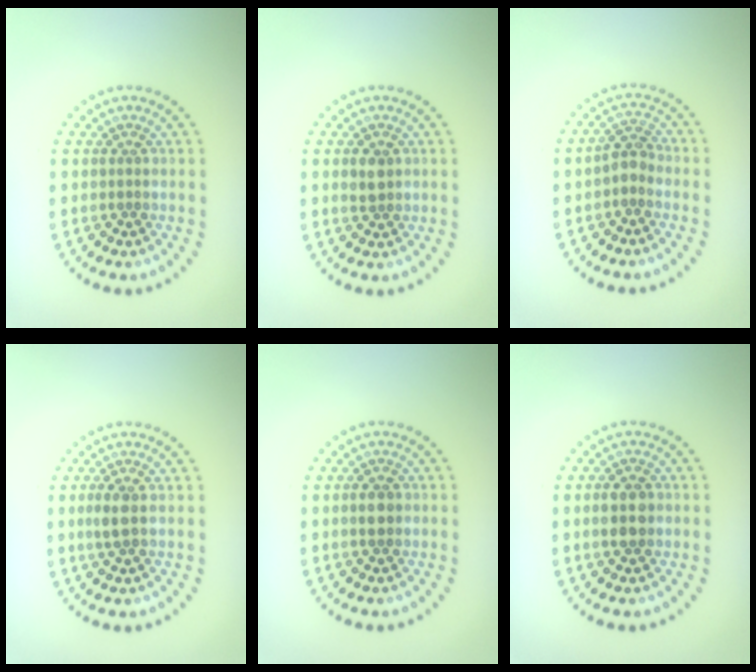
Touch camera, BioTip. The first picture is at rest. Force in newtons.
{"total": 1.8, "press": 1.8, "slide": 0.4}
{"total": 2.1, "press": 1.9, "slide": 1.0}
{"total": 1.8, "press": 1.7, "slide": 0.4}
{"total": 1.7, "press": 1.7, "slide": 0.1}
{"total": 2.5, "press": 2.5, "slide": 0.1}